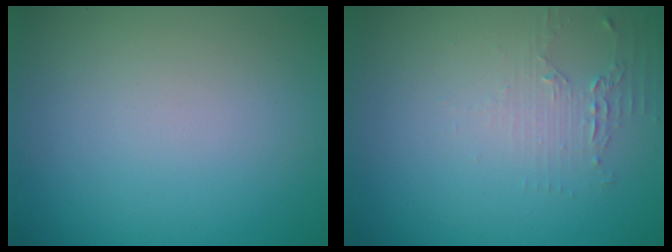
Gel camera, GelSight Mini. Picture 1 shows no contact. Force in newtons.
{"total": 1.5, "press": 1.5, "slide": 0.4}